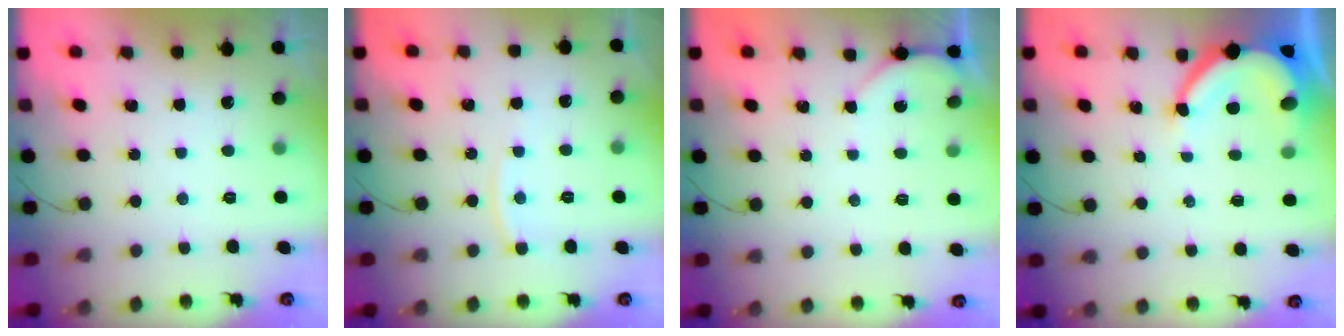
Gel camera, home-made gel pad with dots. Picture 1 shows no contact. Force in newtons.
{"total": 4.2, "press": 4.1, "slide": 0.4}
{"total": 1.8, "press": 1.8, "slide": 0.2}
{"total": 7.9, "press": 7.9, "slide": 1.0}